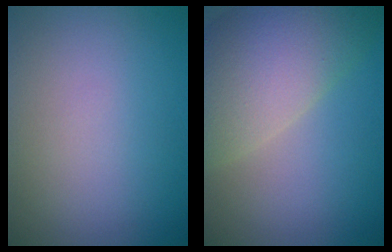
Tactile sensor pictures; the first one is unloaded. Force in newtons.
{"total": 9.6, "press": 9.5, "slide": 0.7}